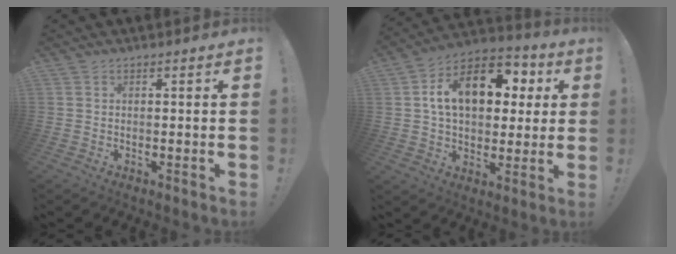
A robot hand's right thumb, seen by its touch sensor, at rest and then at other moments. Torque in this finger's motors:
{"motor_torque": [2.49, 2.52, 0.85, -0.45, 0.13]}